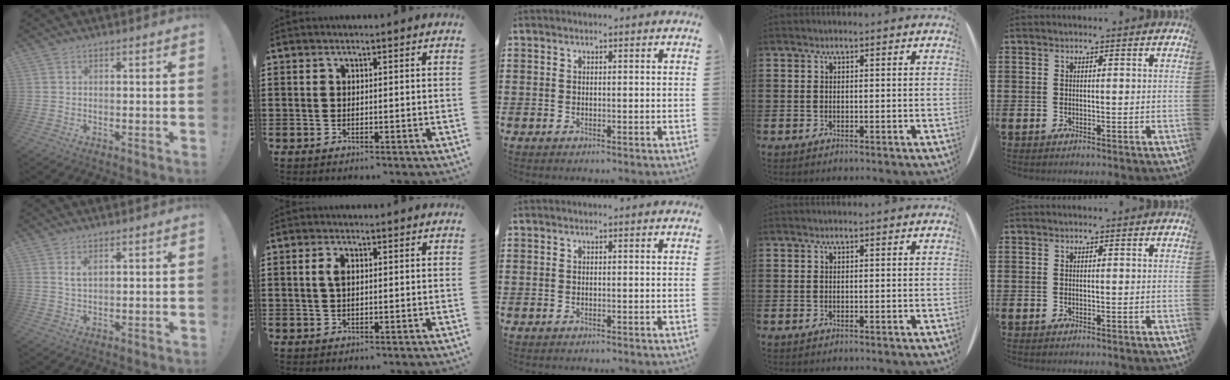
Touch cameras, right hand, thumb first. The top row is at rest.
{"thumb": {"total": 2.9, "force": [1.4, 1.3, 2.2], "torque": [-0.046, 0.001, 0.027]}, "index": {"total": 2.0, "force": [0.4, 0.9, 1.7], "torque": [-0.037, 0.007, 0.004]}}